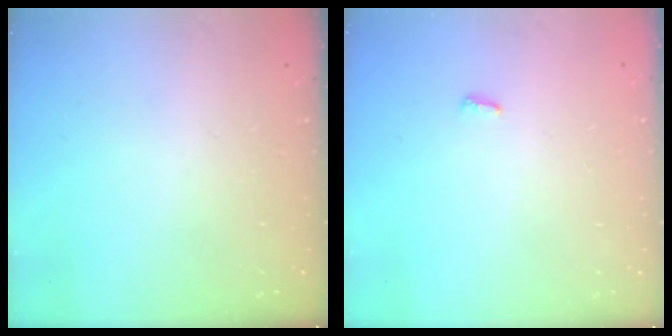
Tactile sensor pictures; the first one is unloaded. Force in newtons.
{"total": 2.8, "press": 2.8, "slide": 0.5}